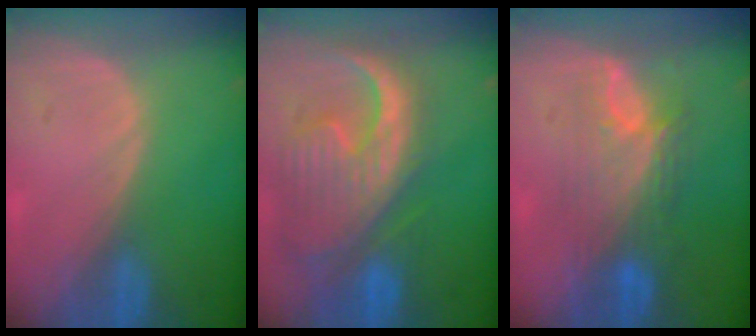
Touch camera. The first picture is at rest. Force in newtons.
{"total": 13.2, "press": 11.4, "slide": 6.7}
{"total": 7.4, "press": 7.2, "slide": 1.6}